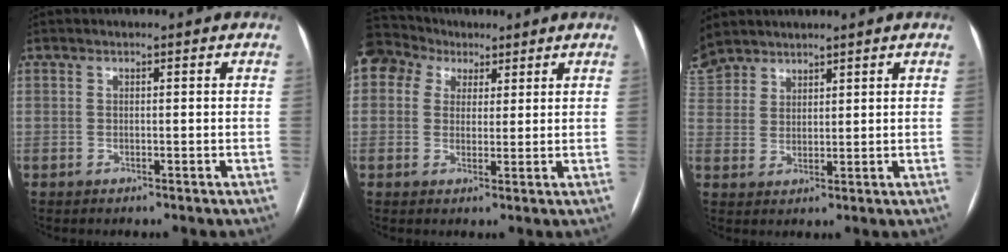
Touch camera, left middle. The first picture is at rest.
{"total": 11.1, "force": [6.1, 8.3, 3.9], "torque": [-0.109, 0.062, 0.113]}
{"total": 9.5, "force": [7.6, 5.4, 1.8], "torque": [-0.069, 0.016, 0.160]}